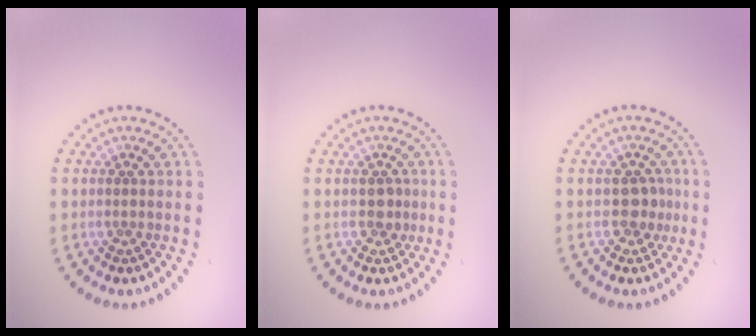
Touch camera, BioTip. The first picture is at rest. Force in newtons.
{"total": 1.1, "press": 1.1, "slide": 0.4}
{"total": 1.7, "press": 1.5, "slide": 0.8}